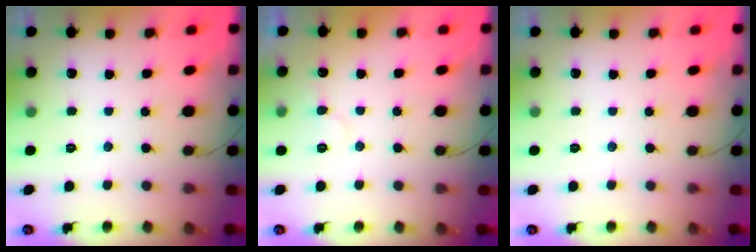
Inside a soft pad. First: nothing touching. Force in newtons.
{"total": 5.4, "press": 5.3, "slide": 0.4}
{"total": 0.0}